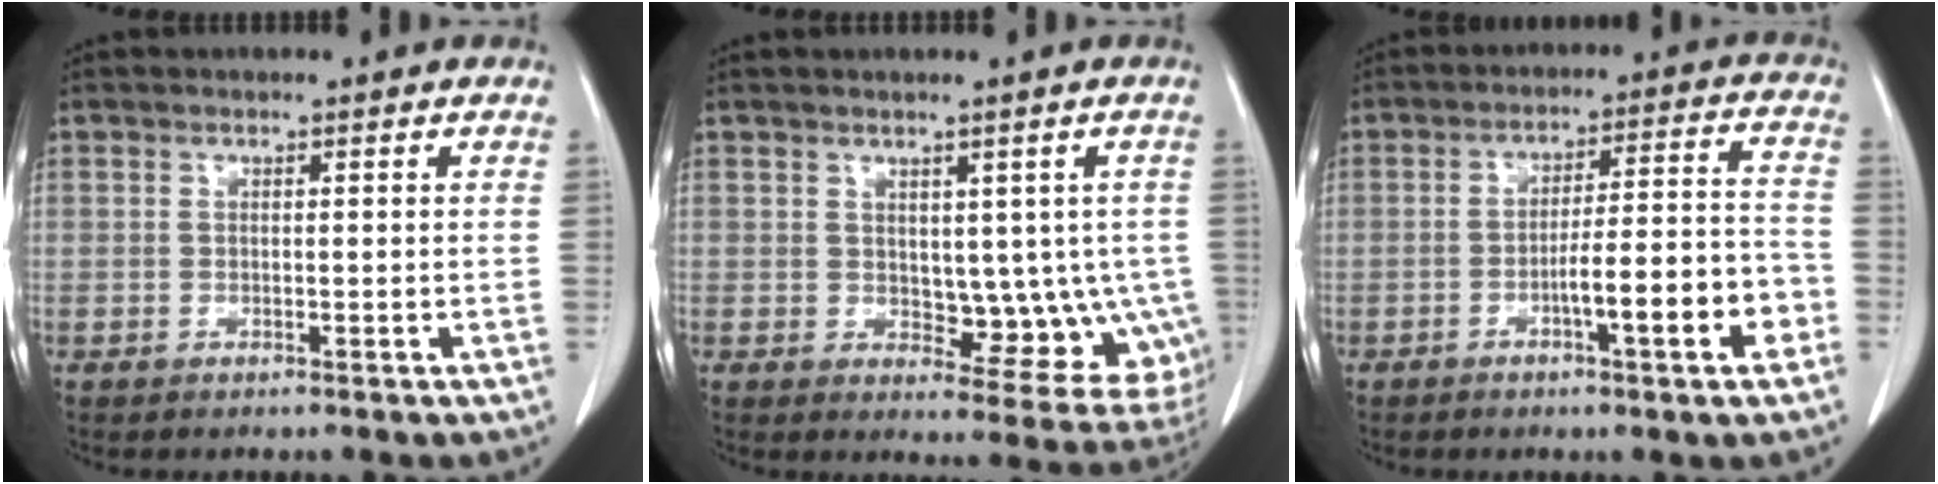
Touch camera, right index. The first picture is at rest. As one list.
[{"total": 9.5, "force": [-0.5, 5.8, 7.5], "torque": [-0.066, 0.008, 0.009]}, {"total": 10.7, "force": [-4.2, 1.1, 9.7], "torque": [-0.142, 0.017, -0.060]}]